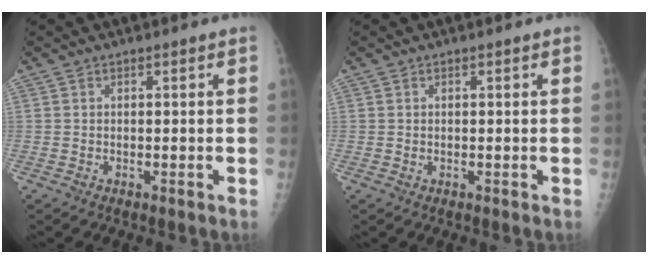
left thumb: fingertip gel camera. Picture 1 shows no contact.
{"total": 0.0}